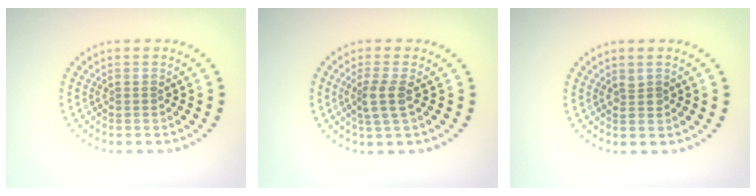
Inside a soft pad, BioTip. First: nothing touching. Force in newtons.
{"total": 2.2, "press": 1.8, "slide": 1.3}
{"total": 0.8, "press": 0.7, "slide": 0.1}